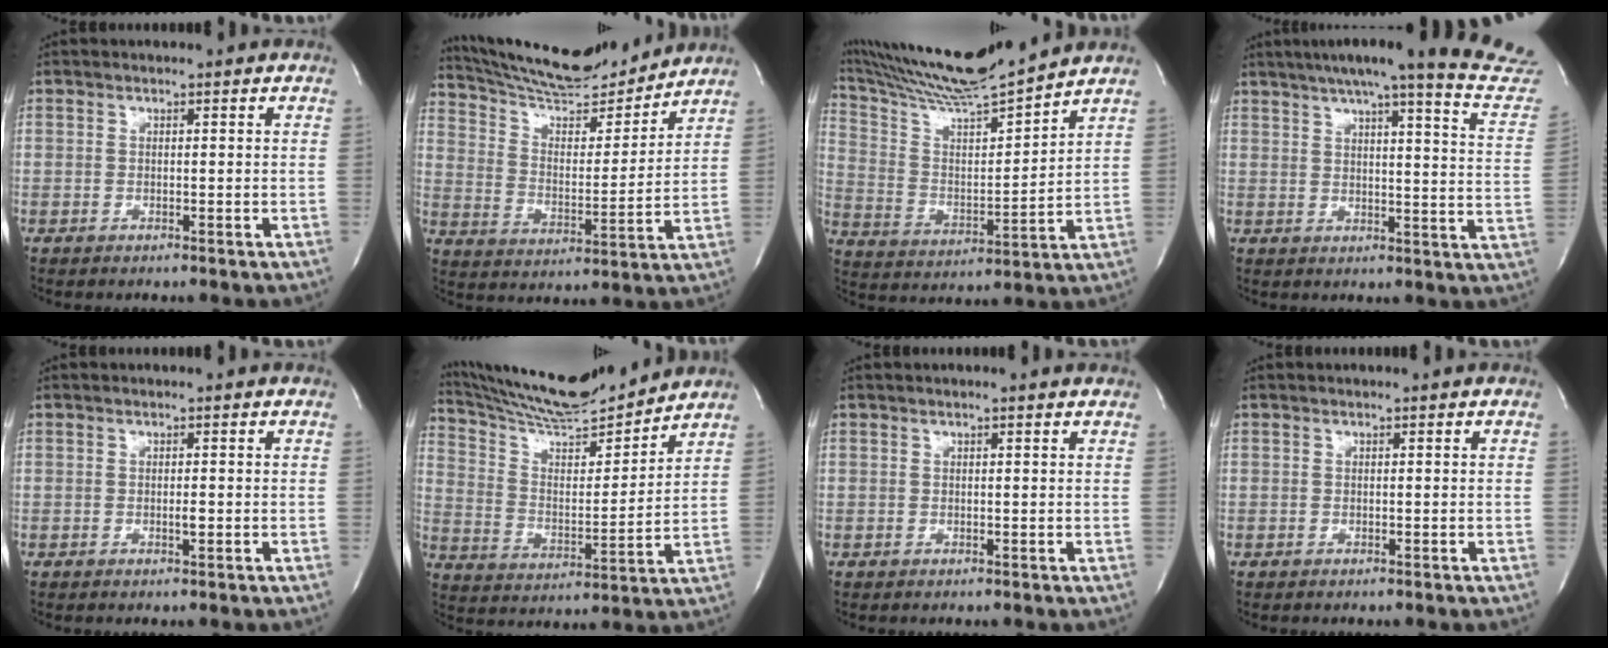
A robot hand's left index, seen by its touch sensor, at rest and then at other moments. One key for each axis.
{"total": 16.4, "fx": 15.7, "fy": 1.8, "fz": 4.3, "tx": -0.081, "ty": -0.008, "tz": 0.253}
{"total": 16.6, "fx": 15.3, "fy": -0.4, "fz": 6.4, "tx": -0.129, "ty": -0.003, "tz": 0.269}
{"total": 24.4, "fx": 22.0, "fy": 0.4, "fz": 10.5, "tx": -0.143, "ty": -0.075, "tz": 0.250}
{"total": 0.8, "fx": -0.1, "fy": 0.1, "fz": 0.8, "tx": -0.015, "ty": -0.001, "tz": -0.002}
{"total": 16.6, "fx": 15.6, "fy": 1.2, "fz": 5.5, "tx": -0.106, "ty": -0.005, "tz": 0.266}
{"total": 1.5, "fx": 1.3, "fy": 0.1, "fz": 0.8, "tx": -0.016, "ty": 0.013, "tz": 0.015}
{"total": 0.0}